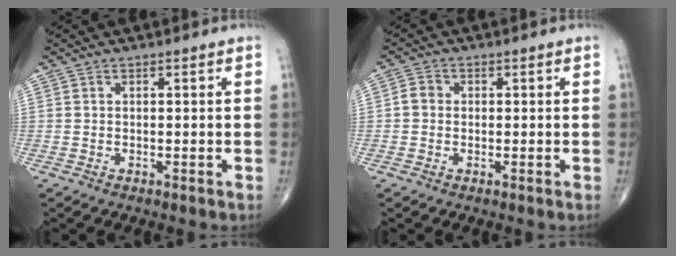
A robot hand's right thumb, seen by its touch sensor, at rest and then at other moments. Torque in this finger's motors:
{"motor_torque": [-0.18, 0.16, -0.02, -0.14, 0.04]}